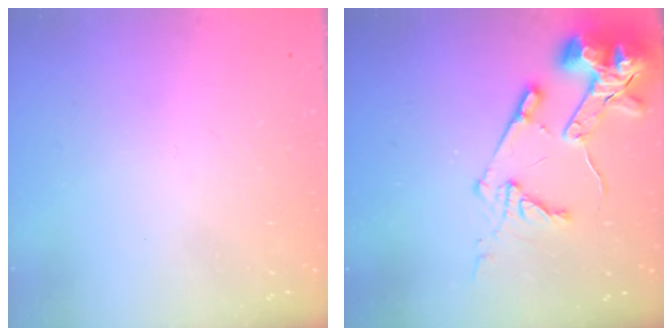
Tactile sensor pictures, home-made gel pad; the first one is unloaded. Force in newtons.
{"total": 14.5, "press": 14.3, "slide": 1.9}